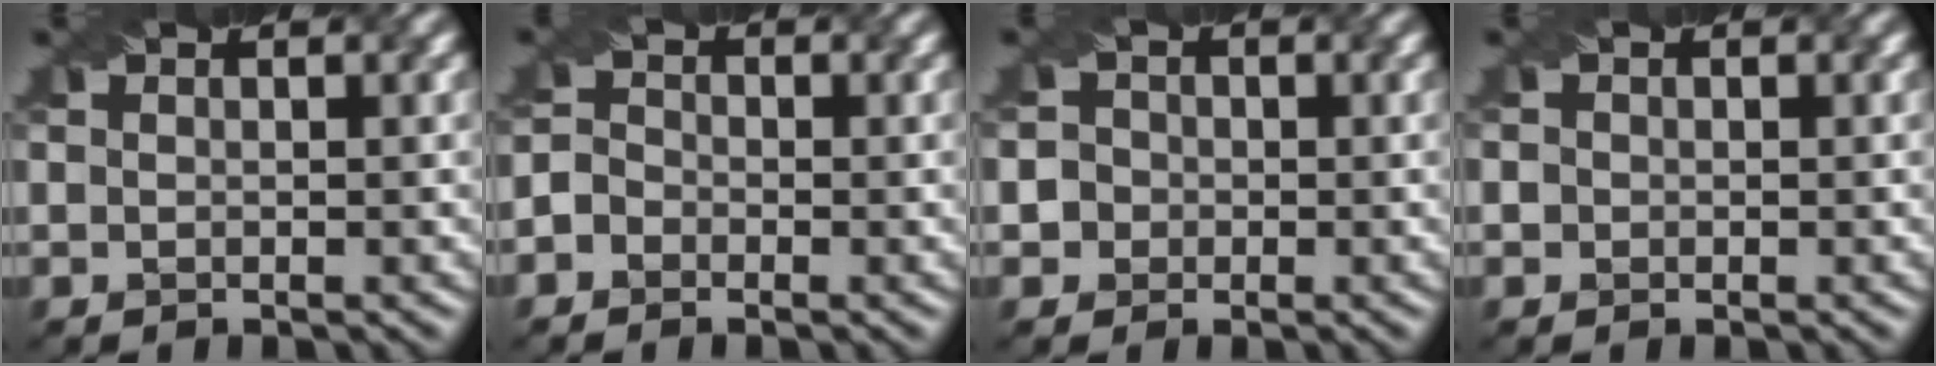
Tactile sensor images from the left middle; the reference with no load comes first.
{"total": 1.9, "force": [-1.3, 1.3, 0.4], "torque": [0.006, 0.011, -0.026]}
{"total": 2.8, "force": [-0.3, 2.7, 0.6], "torque": [0.014, 0.028, -0.023]}
{"total": 1.3, "force": [0.3, 1.1, 0.5], "torque": [0.004, 0.019, -0.007]}